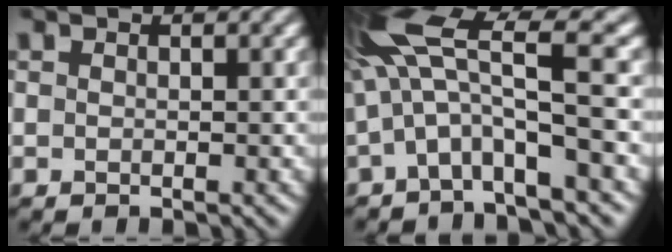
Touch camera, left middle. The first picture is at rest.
{"total": 6.6, "force": [0.7, 1.1, 6.5], "torque": [-0.131, 0.014, 0.000]}